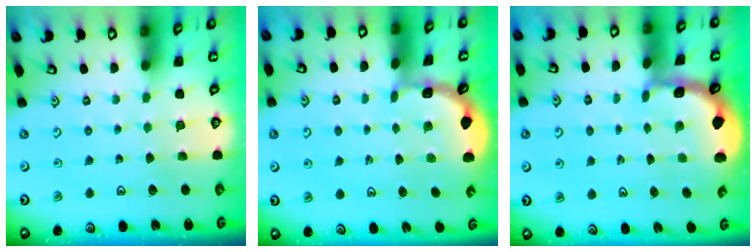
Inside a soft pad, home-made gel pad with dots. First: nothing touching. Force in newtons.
{"total": 1.7, "press": 1.7, "slide": 0.1}
{"total": 1.8, "press": 1.8, "slide": 0.2}